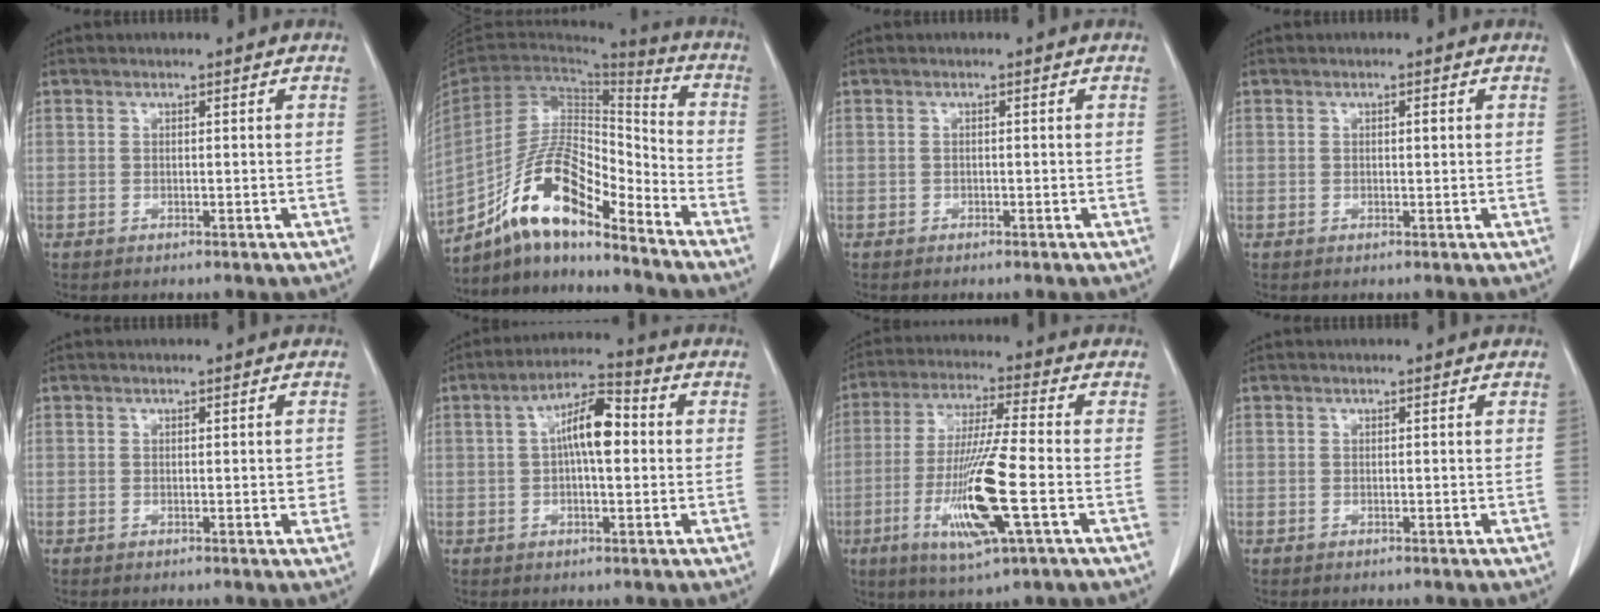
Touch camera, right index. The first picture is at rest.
{"total": 14.8, "force": [-10.9, 3.5, 9.4], "torque": [-0.177, 0.025, -0.198]}
{"total": 0.0}
{"total": 0.9, "force": [0.2, 0.3, 0.8], "torque": [-0.012, 0.001, 0.003]}
{"total": 1.4, "force": [0.0, 0.6, 1.3], "torque": [-0.014, 0.000, 0.001]}
{"total": 8.1, "force": [0.9, 2.4, 7.7], "torque": [-0.140, 0.024, 0.009]}
{"total": 14.0, "force": [-4.0, 0.4, 13.4], "torque": [-0.271, -0.021, -0.075]}
{"total": 0.0}